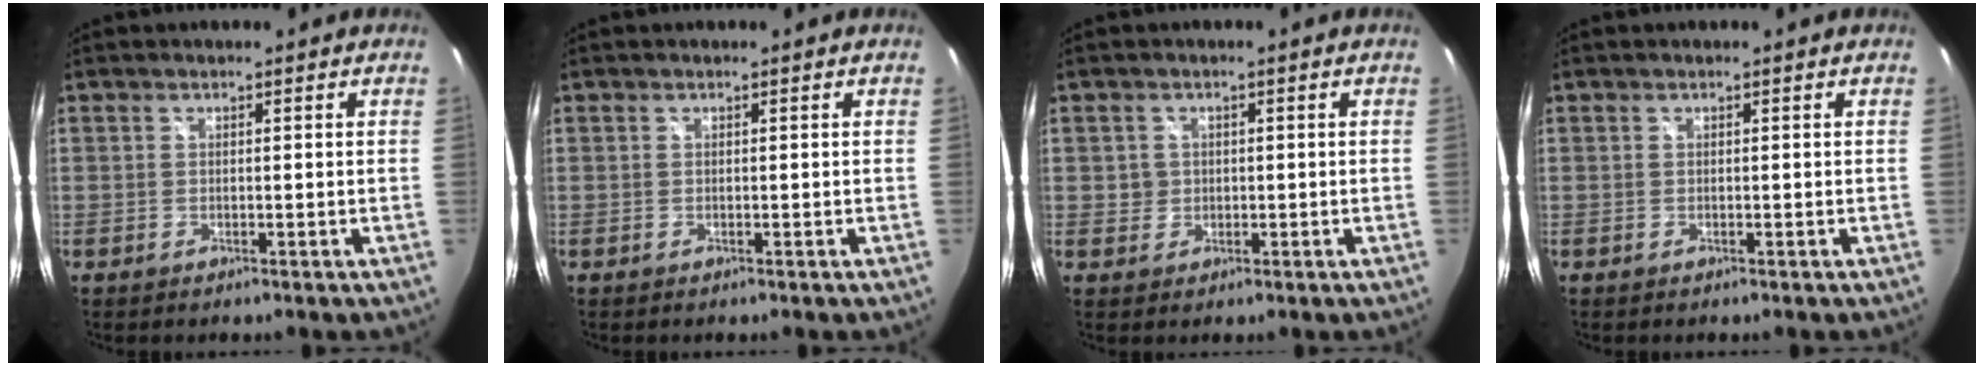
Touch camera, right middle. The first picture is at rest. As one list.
[{"total": 0.0}, {"total": 2.4, "force": [0.0, 2.3, 0.3], "torque": [-0.001, 0.001, -0.002]}, {"total": 0.0}]